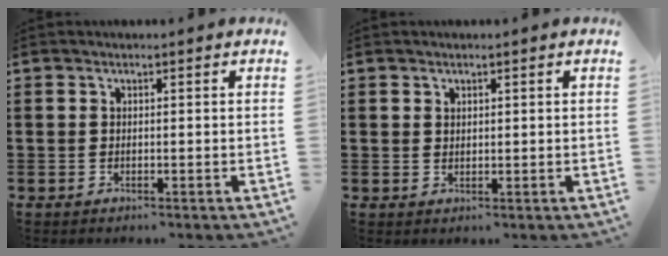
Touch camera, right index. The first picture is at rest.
{"total": 1.1, "force": [0.9, 0.6, 0.1], "torque": [-0.004, 0.002, 0.017]}